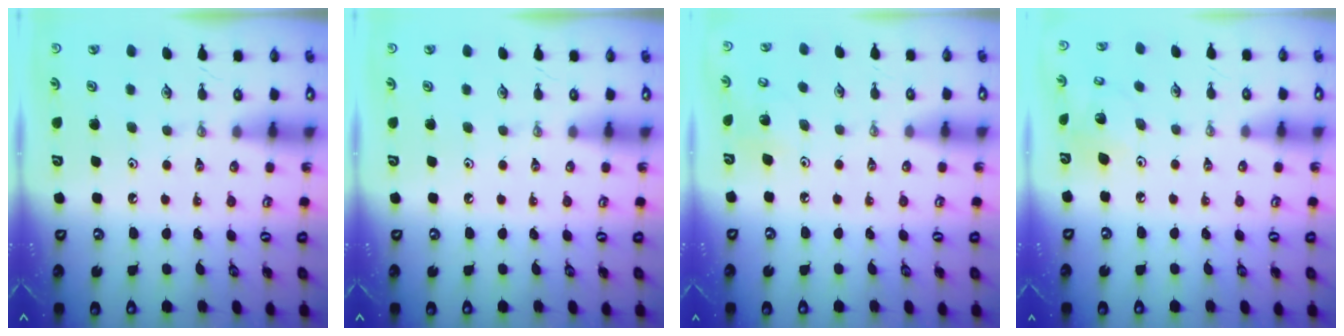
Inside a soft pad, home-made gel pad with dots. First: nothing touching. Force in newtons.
{"total": 0.0}
{"total": 5.5, "press": 5.4, "slide": 0.8}
{"total": 5.6, "press": 5.4, "slide": 1.4}